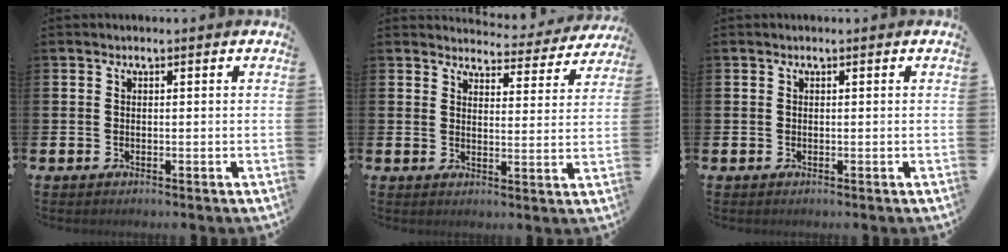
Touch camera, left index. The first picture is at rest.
{"total": 3.4, "force": [3.3, 0.8, 0.3], "torque": [-0.009, -0.031, 0.053]}
{"total": 0.0}